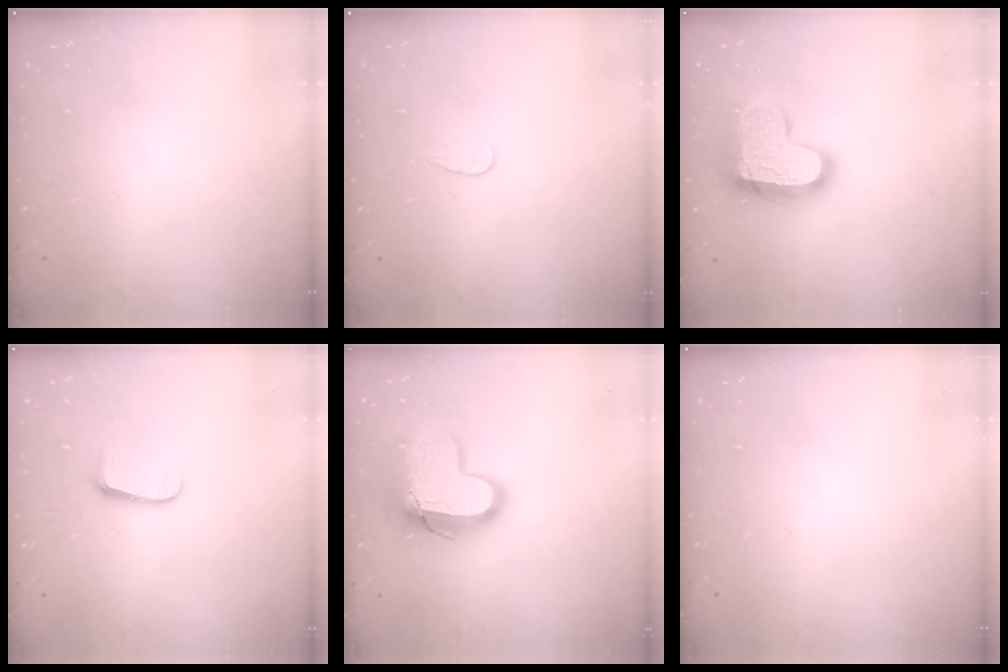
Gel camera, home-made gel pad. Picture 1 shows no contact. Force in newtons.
{"total": 3.9, "press": 3.9, "slide": 0.4}
{"total": 17.1, "press": 17.0, "slide": 1.1}
{"total": 6.0, "press": 6.0, "slide": 0.8}
{"total": 15.2, "press": 15.2, "slide": 1.3}
{"total": 0.0}